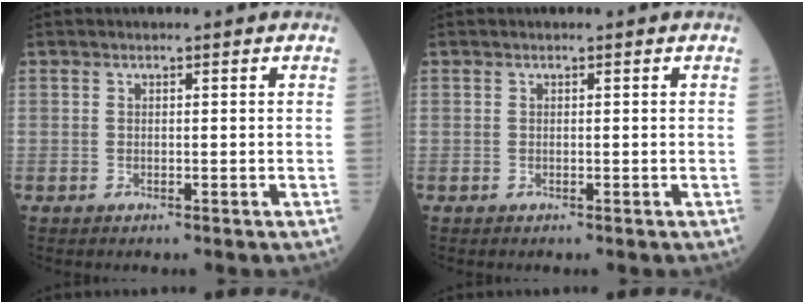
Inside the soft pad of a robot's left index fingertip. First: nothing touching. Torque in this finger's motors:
{"motor_torque": [0.00, 0.00, 0.02, -0.01]}